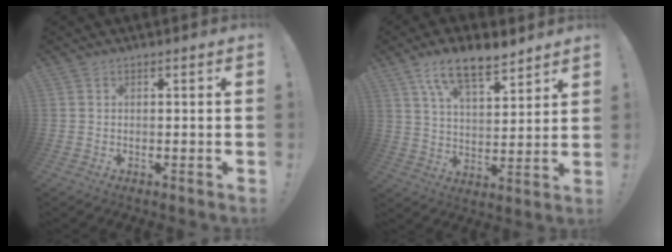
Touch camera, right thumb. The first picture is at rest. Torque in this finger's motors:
{"motor_torque": [0.26, 0.30, 0.19, 0.19, 0.15]}